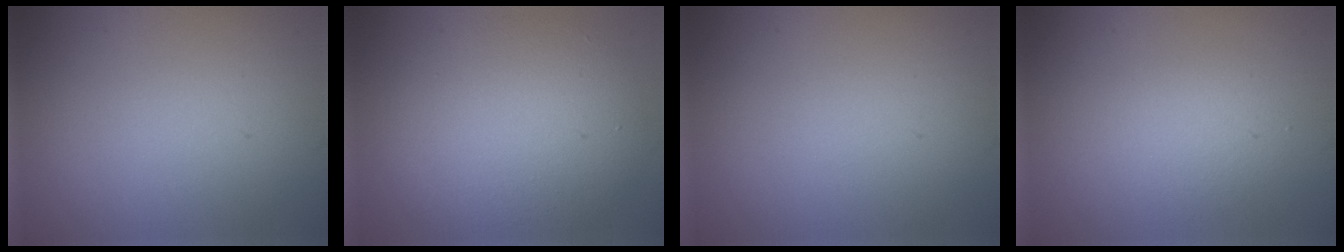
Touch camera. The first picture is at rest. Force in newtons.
{"total": 6.7, "press": 6.7, "slide": 0.3}
{"total": 0.0}
{"total": 2.2, "press": 2.2, "slide": 0.1}